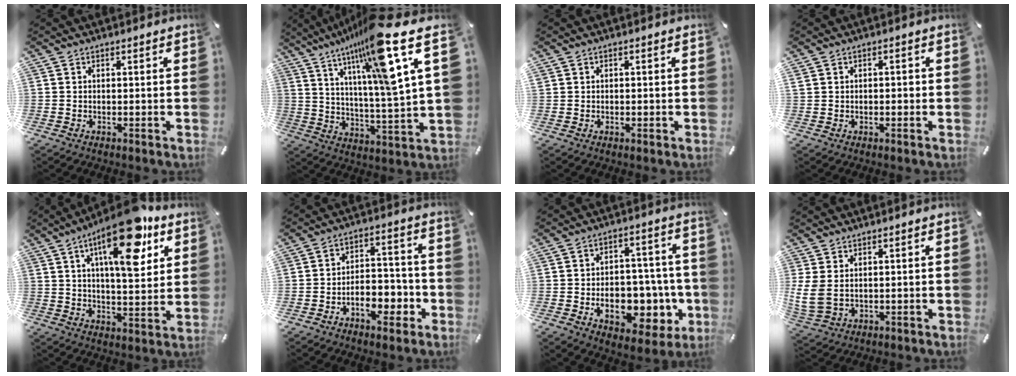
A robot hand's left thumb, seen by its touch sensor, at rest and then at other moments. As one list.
[{"total": 21.6, "force": [13.9, 1.8, 16.5], "torque": [-0.268, -0.091, 0.205]}, {"total": 0.6, "force": [-0.1, 0.5, 0.3], "torque": [-0.006, 0.000, -0.001]}, {"total": 1.3, "force": [-0.2, 1.0, 0.8], "torque": [-0.015, 0.005, -0.005]}, {"total": 18.9, "force": [9.7, 7.1, 14.6], "torque": [-0.227, -0.040, 0.147]}, {"total": 9.0, "force": [-4.5, 5.9, 5.1], "torque": [-0.059, 0.027, -0.075]}, {"total": 14.6, "force": [-3.9, 9.4, 10.5], "torque": [-0.152, 0.010, -0.055]}, {"total": 5.5, "force": [1.9, 3.2, 4.0], "torque": [-0.102, -0.010, 0.035]}]